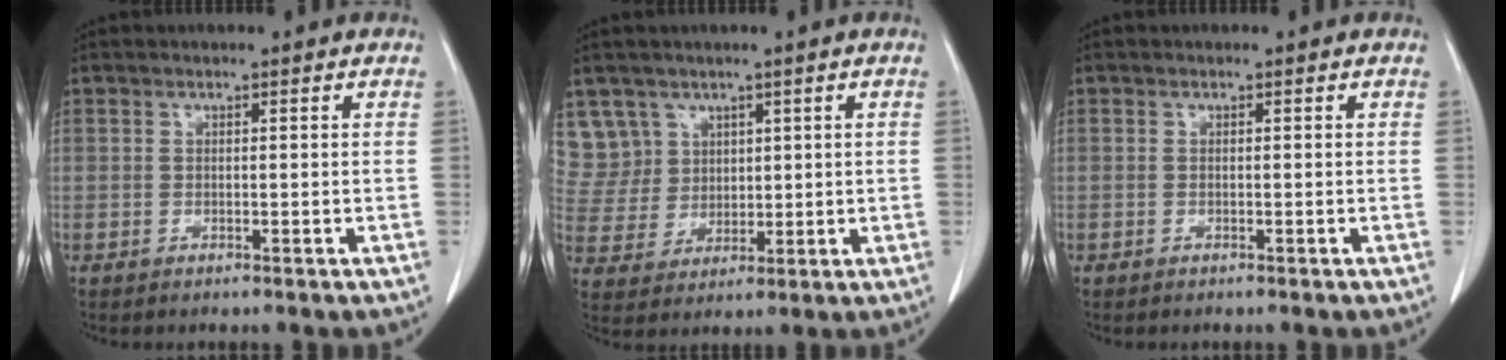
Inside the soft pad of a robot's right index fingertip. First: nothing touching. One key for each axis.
{"total": 7.7, "fx": 4.6, "fy": 6.2, "fz": -0.2, "tx": 0.005, "ty": 0.014, "tz": 0.104}
{"total": 0.0}